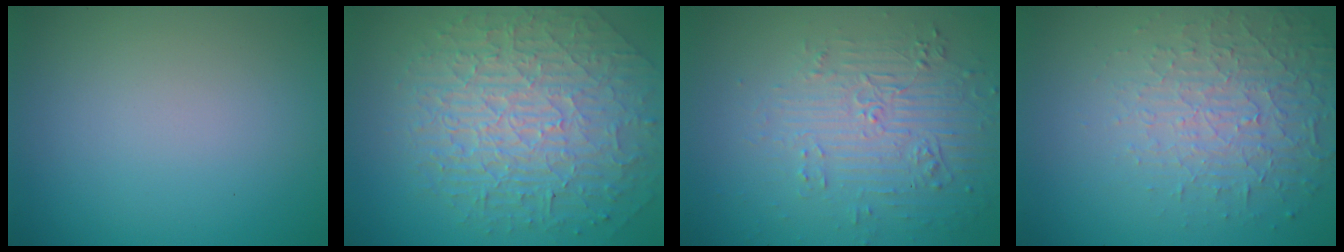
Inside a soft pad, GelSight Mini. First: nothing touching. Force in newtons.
{"total": 9.7, "press": 6.3, "slide": 7.4}
{"total": 4.6, "press": 3.2, "slide": 3.2}
{"total": 4.8, "press": 3.1, "slide": 3.6}